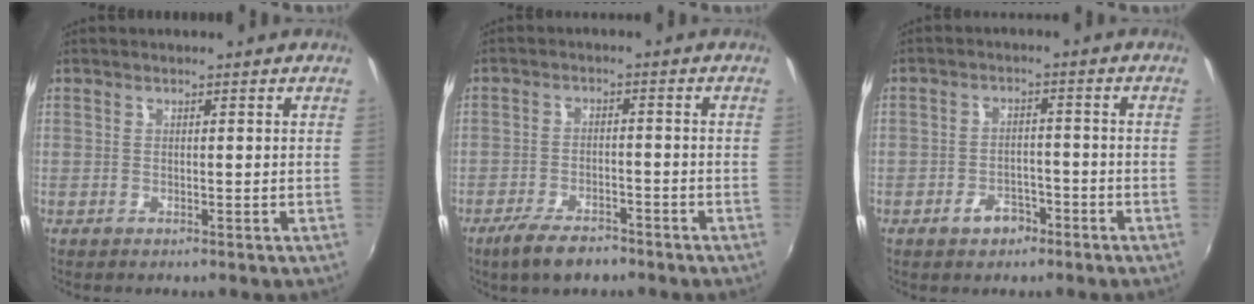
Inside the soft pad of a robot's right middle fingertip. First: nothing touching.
{"total": 7.7, "force": [-5.1, 3.9, 4.4], "torque": [-0.101, -0.001, -0.076]}
{"total": 4.3, "force": [-2.9, 2.6, 1.8], "torque": [-0.040, 0.009, -0.037]}